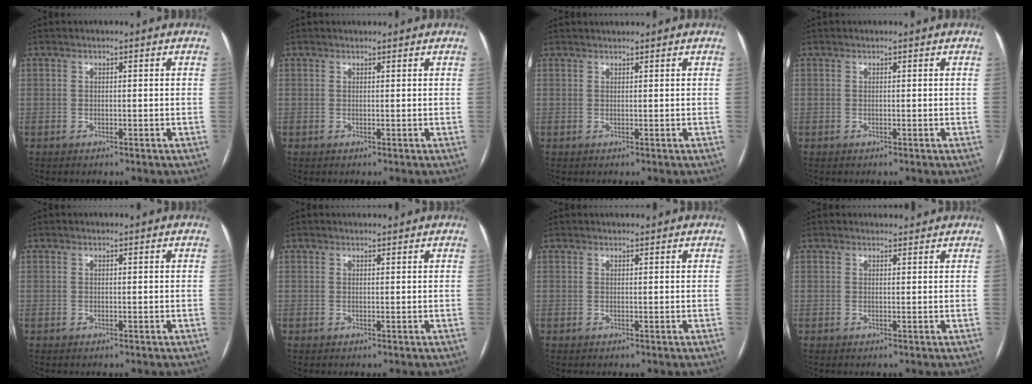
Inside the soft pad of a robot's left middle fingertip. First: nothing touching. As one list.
[{"total": 1.0, "force": [1.0, 0.3, 0.1], "torque": [-0.010, 0.011, 0.017]}, {"total": 1.6, "force": [1.6, -0.1, 0.2], "torque": [-0.003, 0.020, 0.030]}, {"total": 0.0}, {"total": 0.0}, {"total": 1.5, "force": [1.5, 0.3, 0.2], "torque": [-0.010, 0.012, 0.023]}, {"total": 1.5, "force": [1.4, 0.2, 0.3], "torque": [-0.009, 0.018, 0.023]}, {"total": 2.2, "force": [2.1, 0.7, 0.1], "torque": [-0.005, 0.010, 0.027]}]